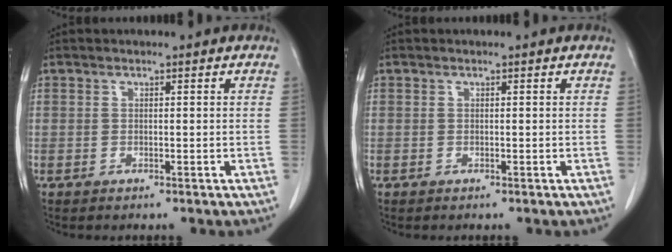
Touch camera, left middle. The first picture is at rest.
{"total": 0.0}